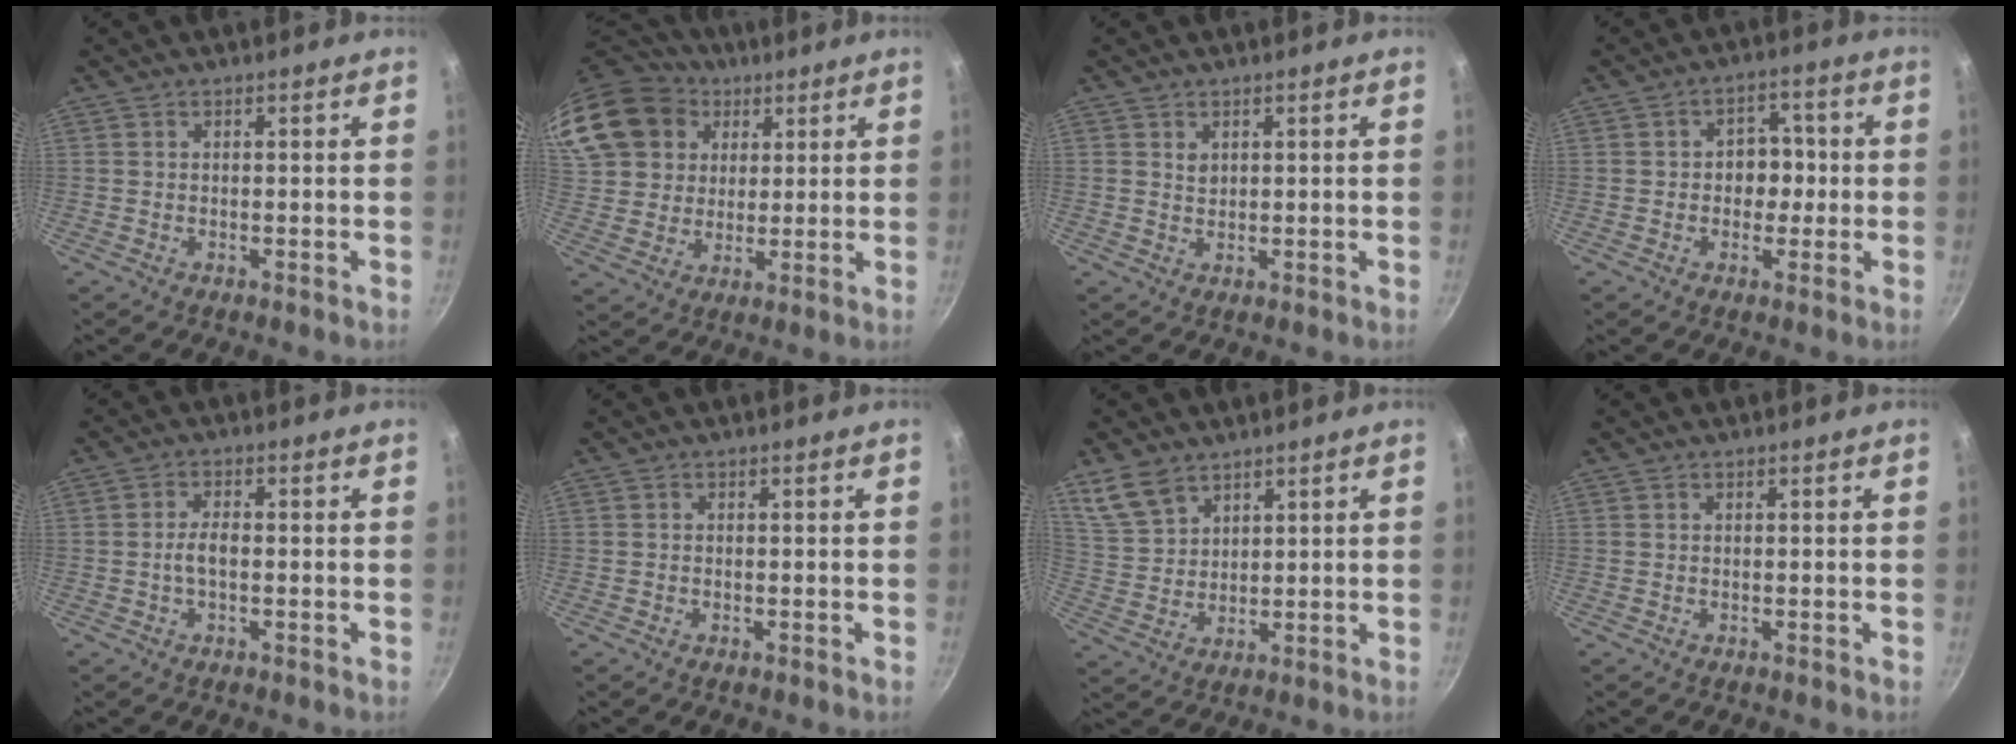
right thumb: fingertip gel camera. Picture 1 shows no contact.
{"total": 22.4, "force": [9.5, 17.8, 9.7], "torque": [-0.218, 0.029, 0.183]}
{"total": 1.5, "force": [0.7, 1.1, 0.7], "torque": [-0.007, -0.002, 0.013]}
{"total": 5.8, "force": [-0.3, 4.7, 3.3], "torque": [0.005, 0.012, -0.008]}
{"total": 3.3, "force": [-0.5, 1.6, 2.8], "torque": [-0.052, 0.014, -0.011]}
{"total": 0.0}
{"total": 7.5, "force": [5.3, 4.5, 3.0], "torque": [-0.045, -0.013, 0.116]}
{"total": 0.0}